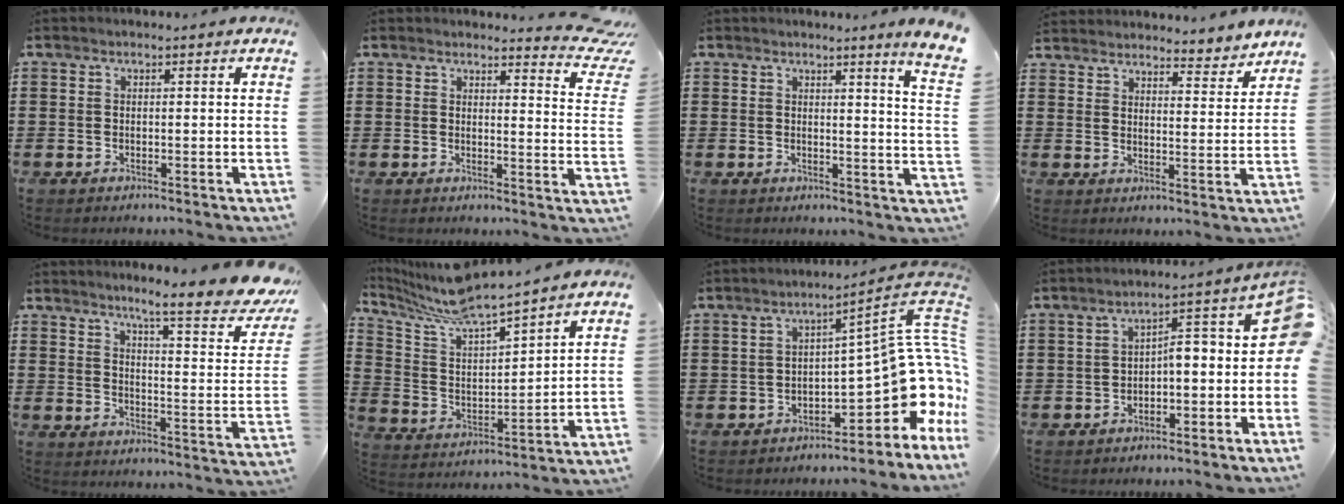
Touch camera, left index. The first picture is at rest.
{"total": 4.1, "force": [3.8, 0.4, 1.6], "torque": [-0.022, -0.024, 0.063]}
{"total": 3.3, "force": [2.6, -1.3, 1.6], "torque": [-0.030, -0.028, 0.038]}
{"total": 3.9, "force": [3.9, 0.1, -0.1], "torque": [-0.010, -0.028, 0.065]}
{"total": 8.2, "force": [6.6, 0.0, 5.0], "torque": [-0.089, -0.053, 0.099]}
{"total": 6.9, "force": [6.6, 0.1, 2.1], "torque": [-0.074, -0.052, 0.110]}
{"total": 10.8, "force": [-1.0, 3.9, 10.0], "torque": [-0.143, -0.024, -0.022]}
{"total": 3.3, "force": [-1.4, 1.4, 2.7], "torque": [-0.041, -0.022, -0.040]}